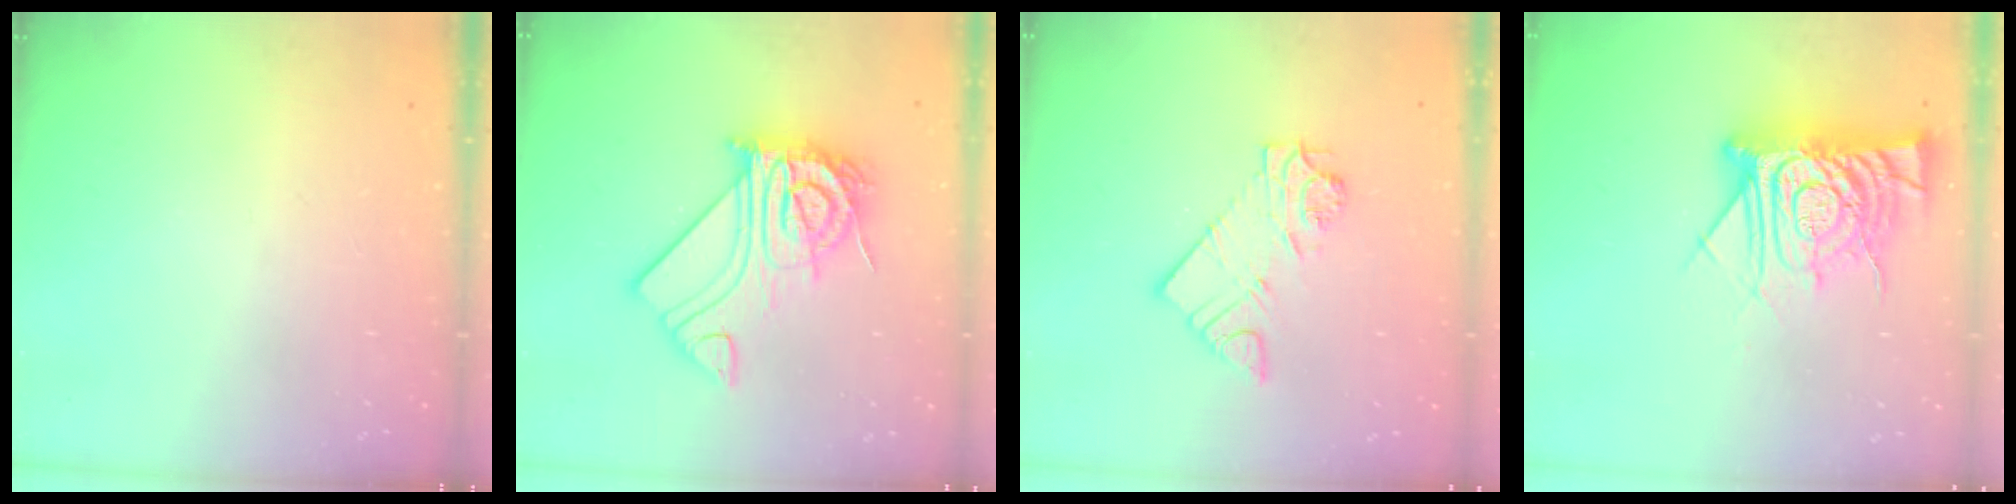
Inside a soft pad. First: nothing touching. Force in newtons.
{"total": 21.6, "press": 21.6, "slide": 2.0}
{"total": 10.0, "press": 10.0, "slide": 0.9}
{"total": 15.3, "press": 15.2, "slide": 1.3}